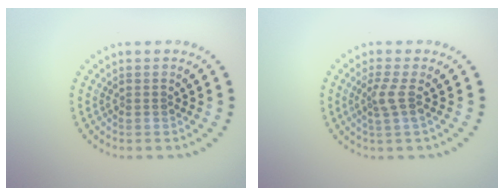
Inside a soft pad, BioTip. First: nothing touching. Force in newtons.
{"total": 2.0, "press": 1.4, "slide": 1.4}